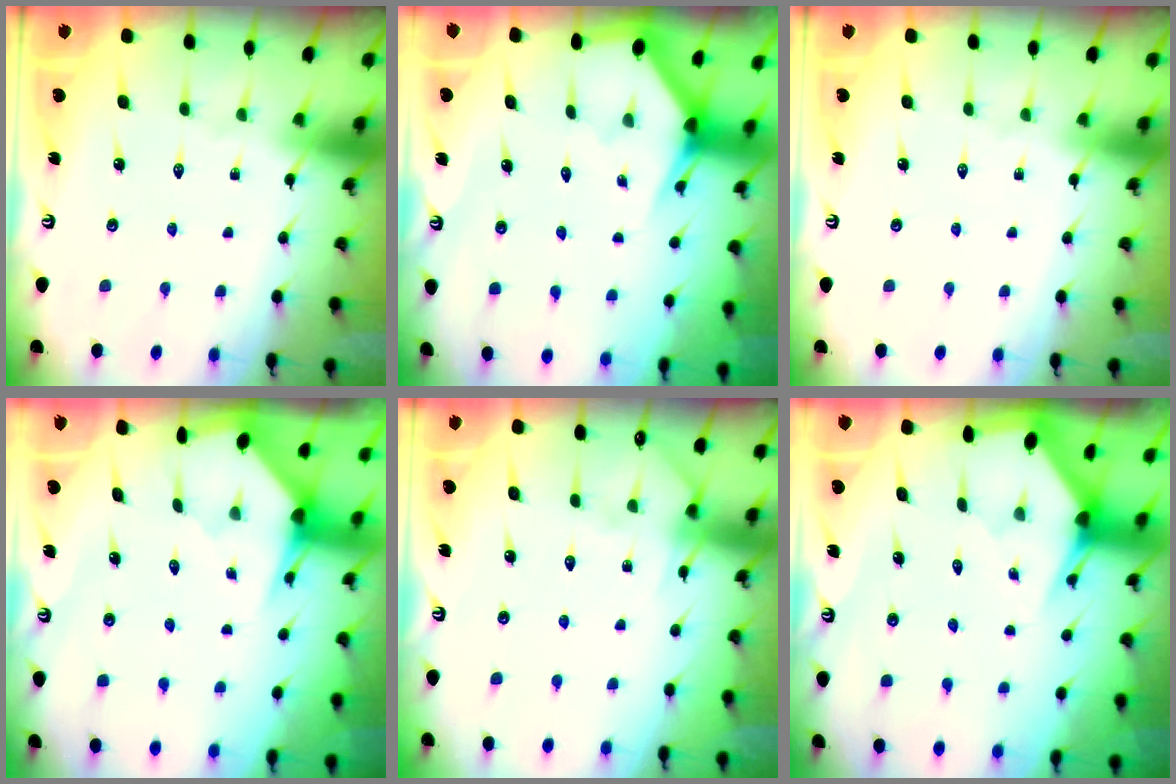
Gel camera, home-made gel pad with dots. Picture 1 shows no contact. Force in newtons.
{"total": 2.9, "press": 2.9, "slide": 0.1}
{"total": 0.0}
{"total": 3.2, "press": 3.1, "slide": 0.3}
{"total": 4.4, "press": 4.3, "slide": 0.6}
{"total": 2.7, "press": 2.7, "slide": 0.1}